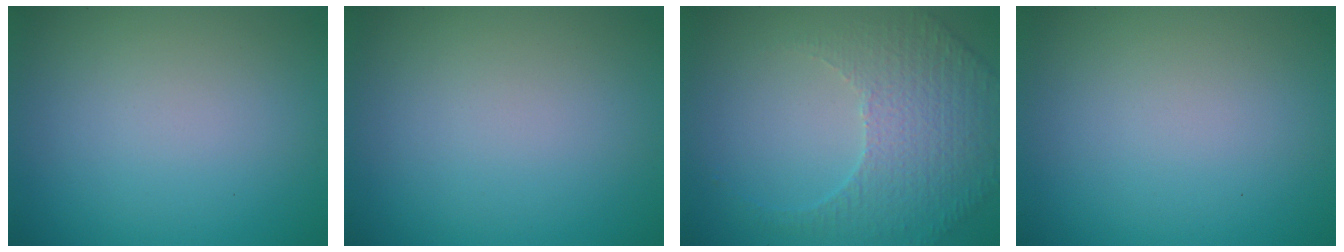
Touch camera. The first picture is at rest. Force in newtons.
{"total": 0.0}
{"total": 5.3, "press": 3.6, "slide": 3.9}
{"total": 0.0}